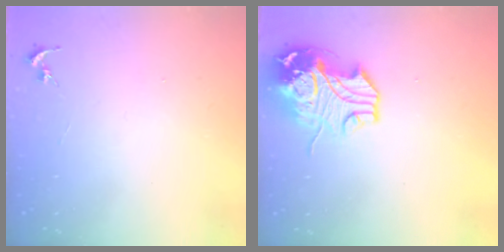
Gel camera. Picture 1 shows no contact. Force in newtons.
{"total": 13.9, "press": 13.7, "slide": 2.3}